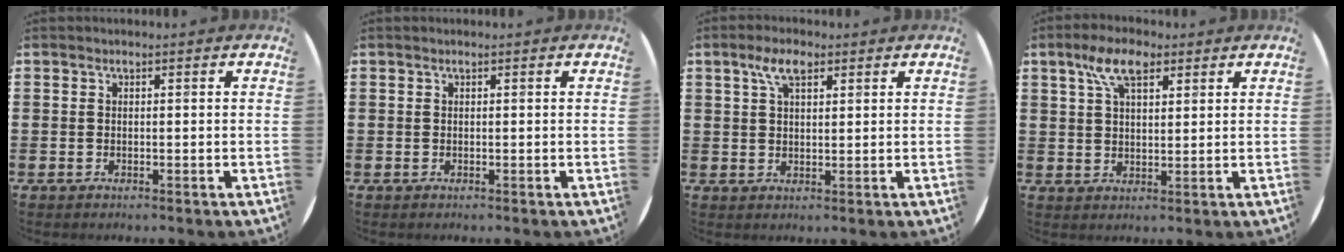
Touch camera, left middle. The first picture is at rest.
{"total": 0.0}
{"total": 4.4, "force": [2.8, 1.9, 2.9], "torque": [-0.057, 0.006, 0.047]}
{"total": 6.6, "force": [3.9, 3.0, 4.4], "torque": [-0.082, 0.004, 0.067]}